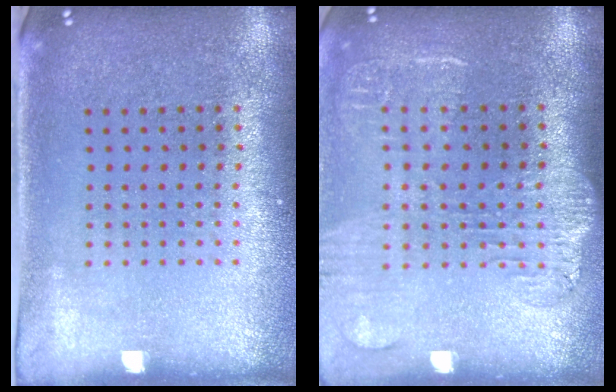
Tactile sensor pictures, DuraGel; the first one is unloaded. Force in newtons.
{"total": 1.8, "press": 1.5, "slide": 0.9}